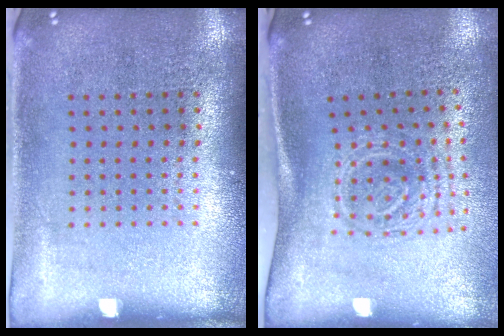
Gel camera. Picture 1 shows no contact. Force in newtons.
{"total": 1.7, "press": 1.2, "slide": 1.2}